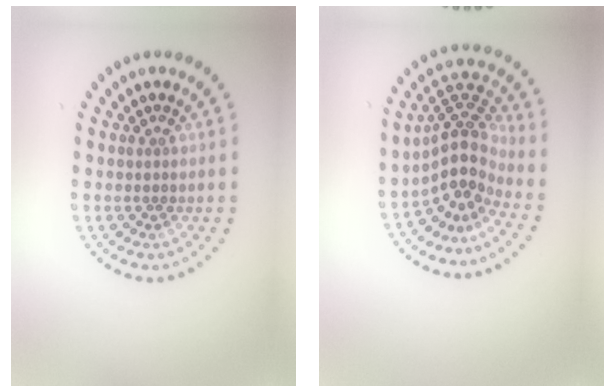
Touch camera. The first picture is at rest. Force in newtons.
{"total": 4.5, "press": 3.2, "slide": 3.1}